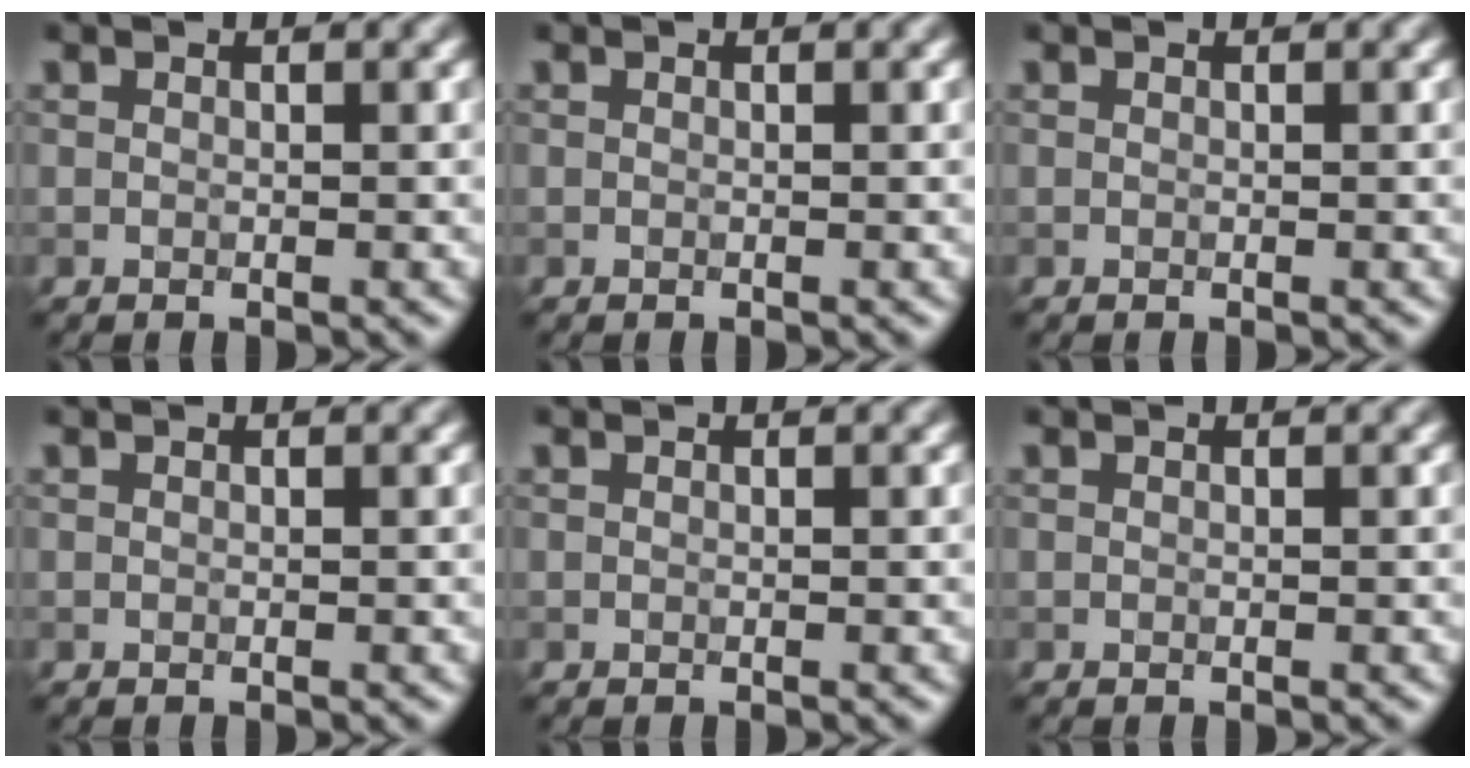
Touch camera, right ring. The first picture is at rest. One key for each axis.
{"total": 0.0}
{"total": 0.0}
{"total": 0.0}
{"total": 0.0}
{"total": 0.0}